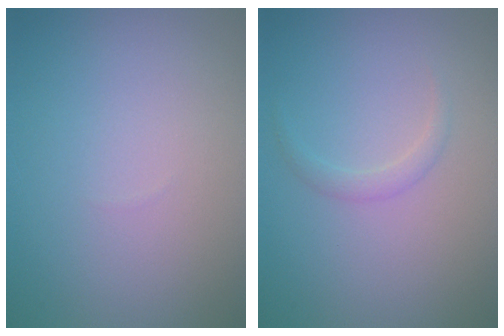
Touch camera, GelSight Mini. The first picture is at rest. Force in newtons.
{"total": 1.0, "press": 1.0, "slide": 0.1}